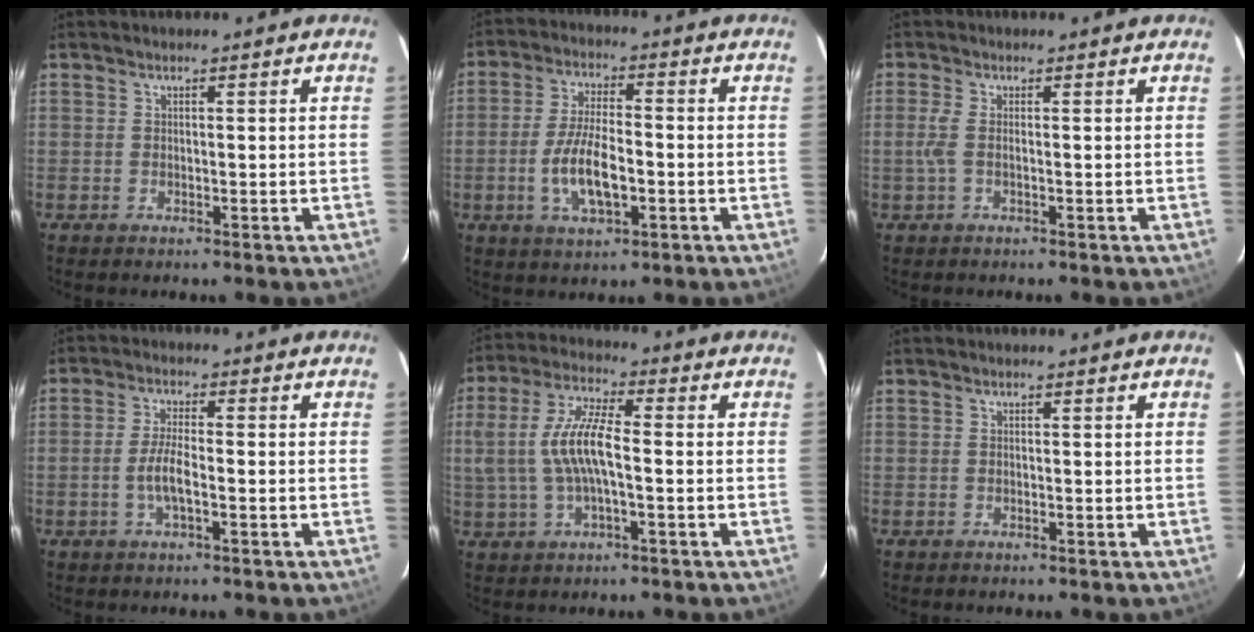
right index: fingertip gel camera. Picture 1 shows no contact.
{"total": 9.4, "force": [-2.6, 3.6, 8.2], "torque": [-0.165, -0.005, -0.045]}
{"total": 2.2, "force": [-0.3, 0.2, 2.2], "torque": [-0.047, -0.002, -0.008]}
{"total": 4.5, "force": [-1.4, 1.0, 4.1], "torque": [-0.085, -0.002, -0.028]}
{"total": 10.6, "force": [-0.6, 3.4, 10.0], "torque": [-0.203, 0.007, -0.008]}
{"total": 0.0}